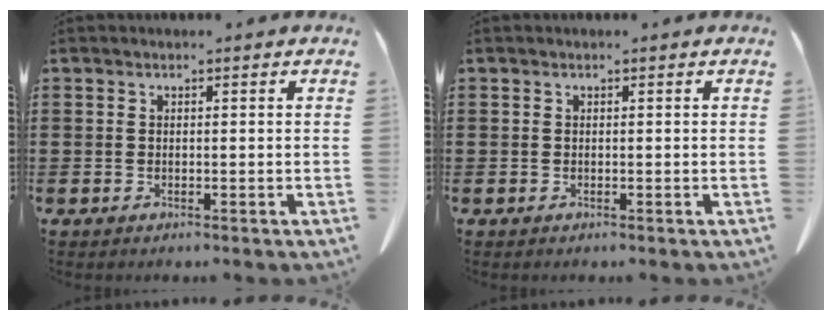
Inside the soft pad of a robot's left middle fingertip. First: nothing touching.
{"total": 0.0}